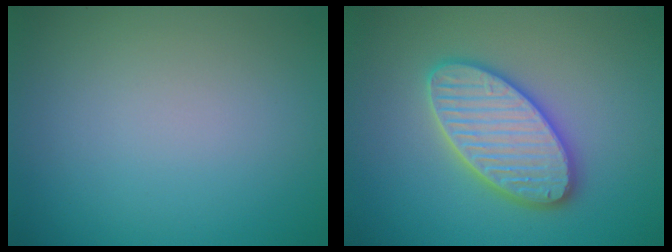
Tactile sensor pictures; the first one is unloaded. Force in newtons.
{"total": 5.6, "press": 5.5, "slide": 0.6}